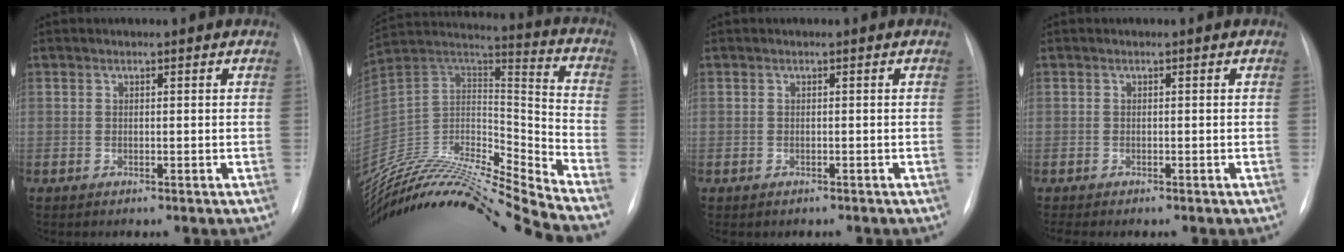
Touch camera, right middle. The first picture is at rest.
{"total": 27.1, "force": [-25.2, -0.4, 10.0], "torque": [-0.204, -0.005, -0.429]}
{"total": 0.7, "force": [-0.5, 0.5, 0.1], "torque": [-0.008, 0.000, -0.005]}
{"total": 1.9, "force": [-1.6, 0.4, 0.9], "torque": [-0.011, -0.005, -0.016]}